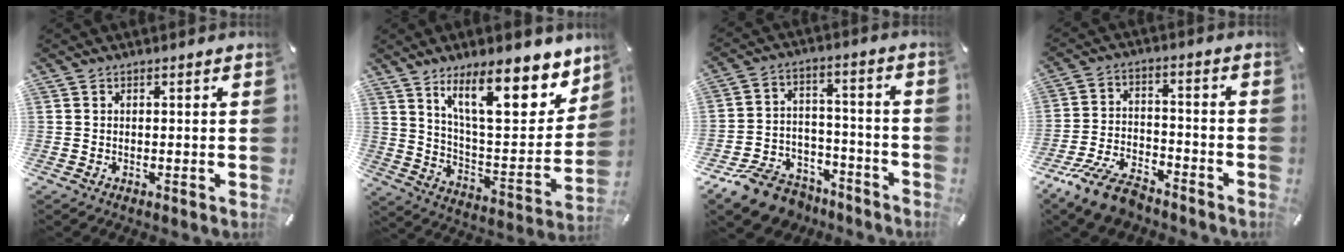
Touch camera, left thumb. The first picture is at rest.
{"total": 20.4, "force": [13.0, 7.7, 13.7], "torque": [-0.205, -0.083, 0.213]}
{"total": 12.6, "force": [-9.3, 7.4, 4.0], "torque": [-0.057, 0.077, -0.164]}
{"total": 11.7, "force": [-9.1, 4.5, 5.9], "torque": [-0.115, 0.049, -0.172]}